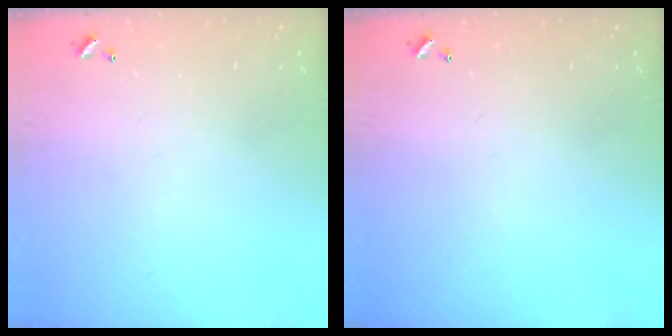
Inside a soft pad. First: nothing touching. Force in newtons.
{"total": 0.0}